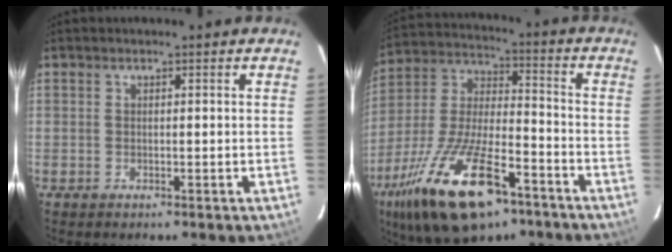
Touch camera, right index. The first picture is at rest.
{"total": 23.3, "force": [-13.5, 8.8, 16.8], "torque": [-0.337, -0.030, -0.234]}